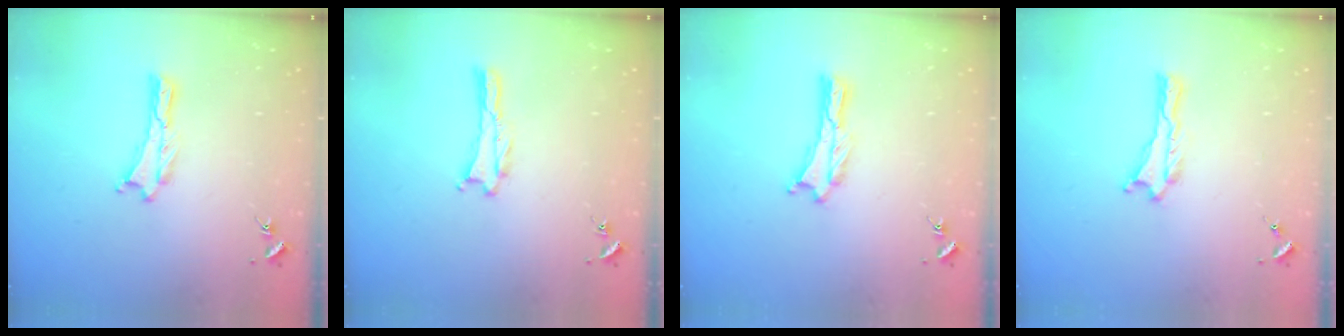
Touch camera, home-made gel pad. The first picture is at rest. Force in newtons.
{"total": 0.0}
{"total": 0.0}
{"total": 0.0}